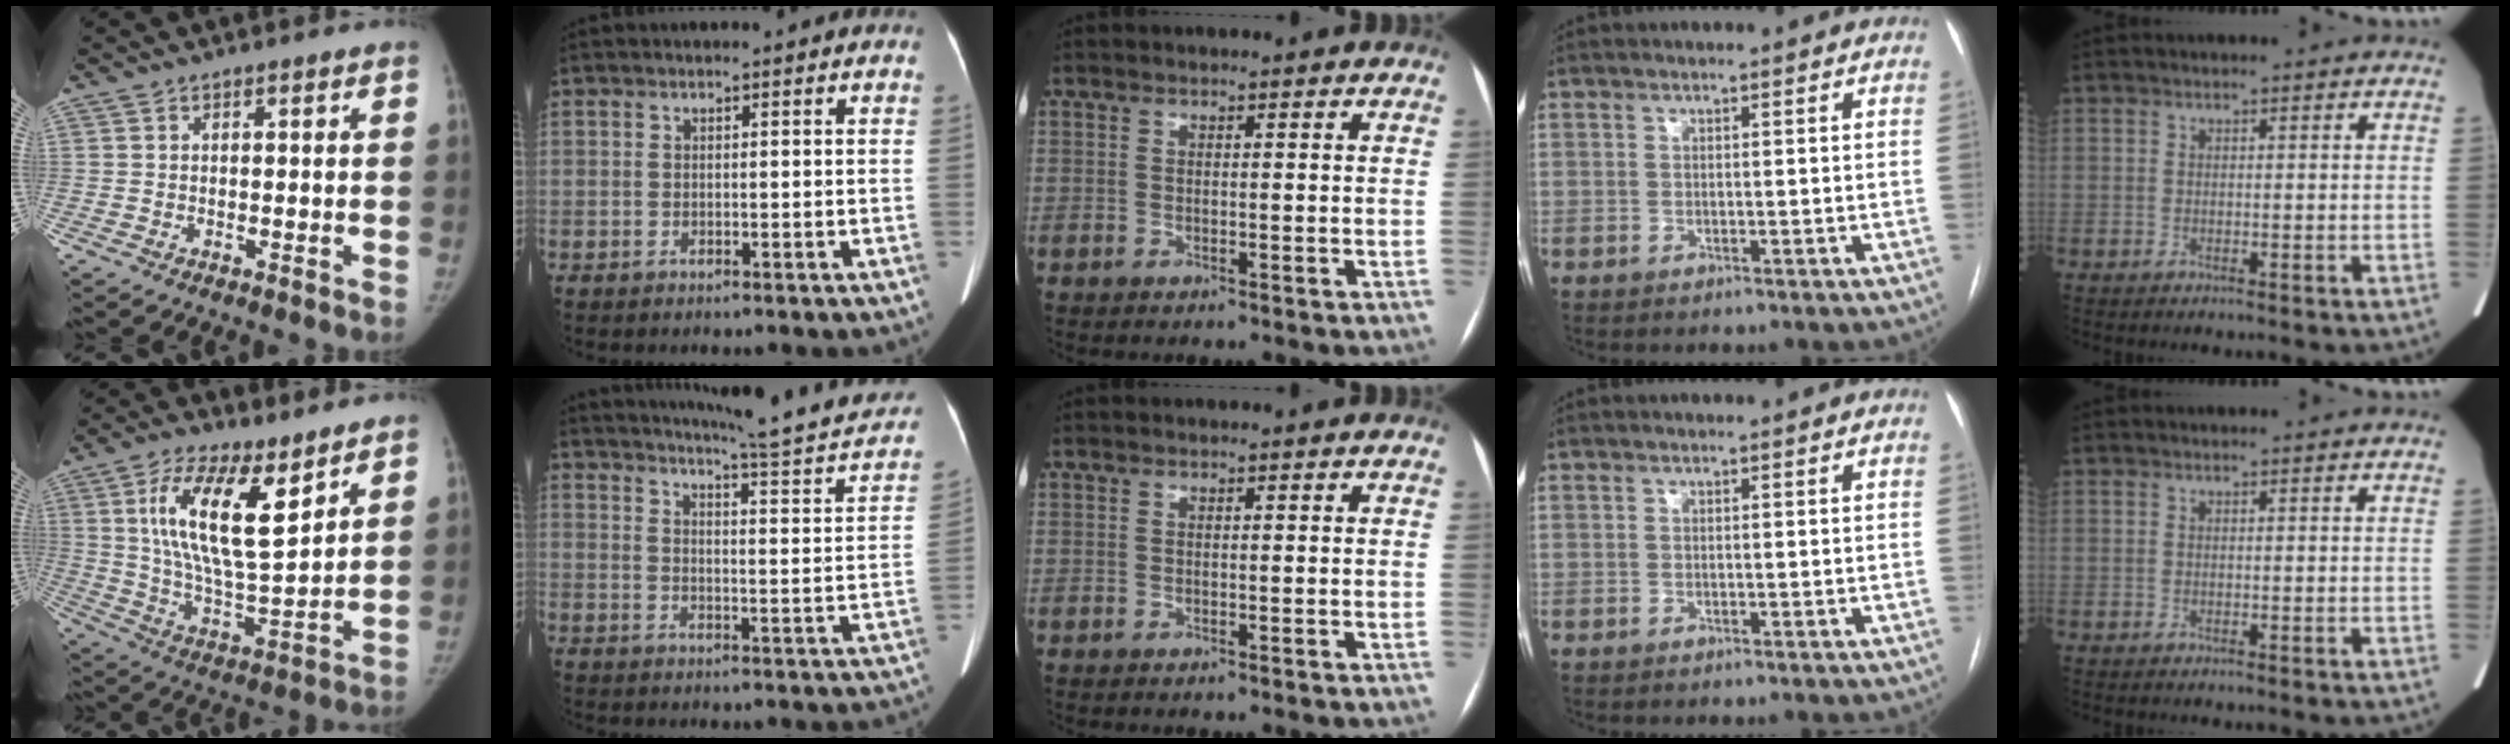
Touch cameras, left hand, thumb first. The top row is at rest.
{"thumb": {"total": 16.6, "force": [7.5, 6.1, 13.4], "torque": [-0.228, -0.043, 0.141]}, "index": {"total": 19.4, "force": [17.8, 1.0, 7.6], "torque": [-0.104, -0.045, 0.217]}}